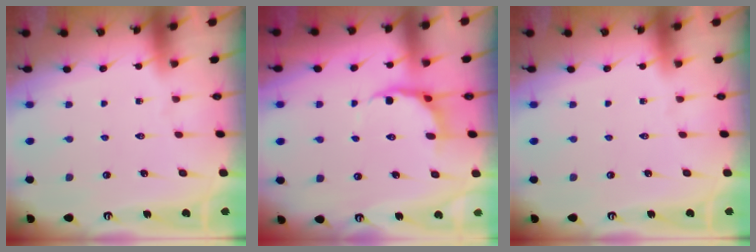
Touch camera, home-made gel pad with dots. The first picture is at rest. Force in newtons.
{"total": 5.9, "press": 5.2, "slide": 3.0}
{"total": 0.0}